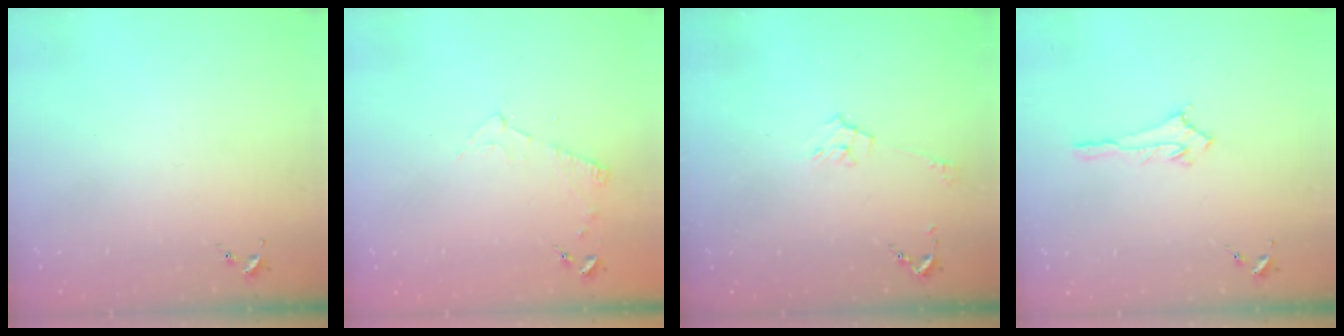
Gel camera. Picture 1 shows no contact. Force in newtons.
{"total": 5.2, "press": 5.1, "slide": 0.6}
{"total": 6.5, "press": 6.5, "slide": 0.8}
{"total": 3.0, "press": 2.9, "slide": 0.3}